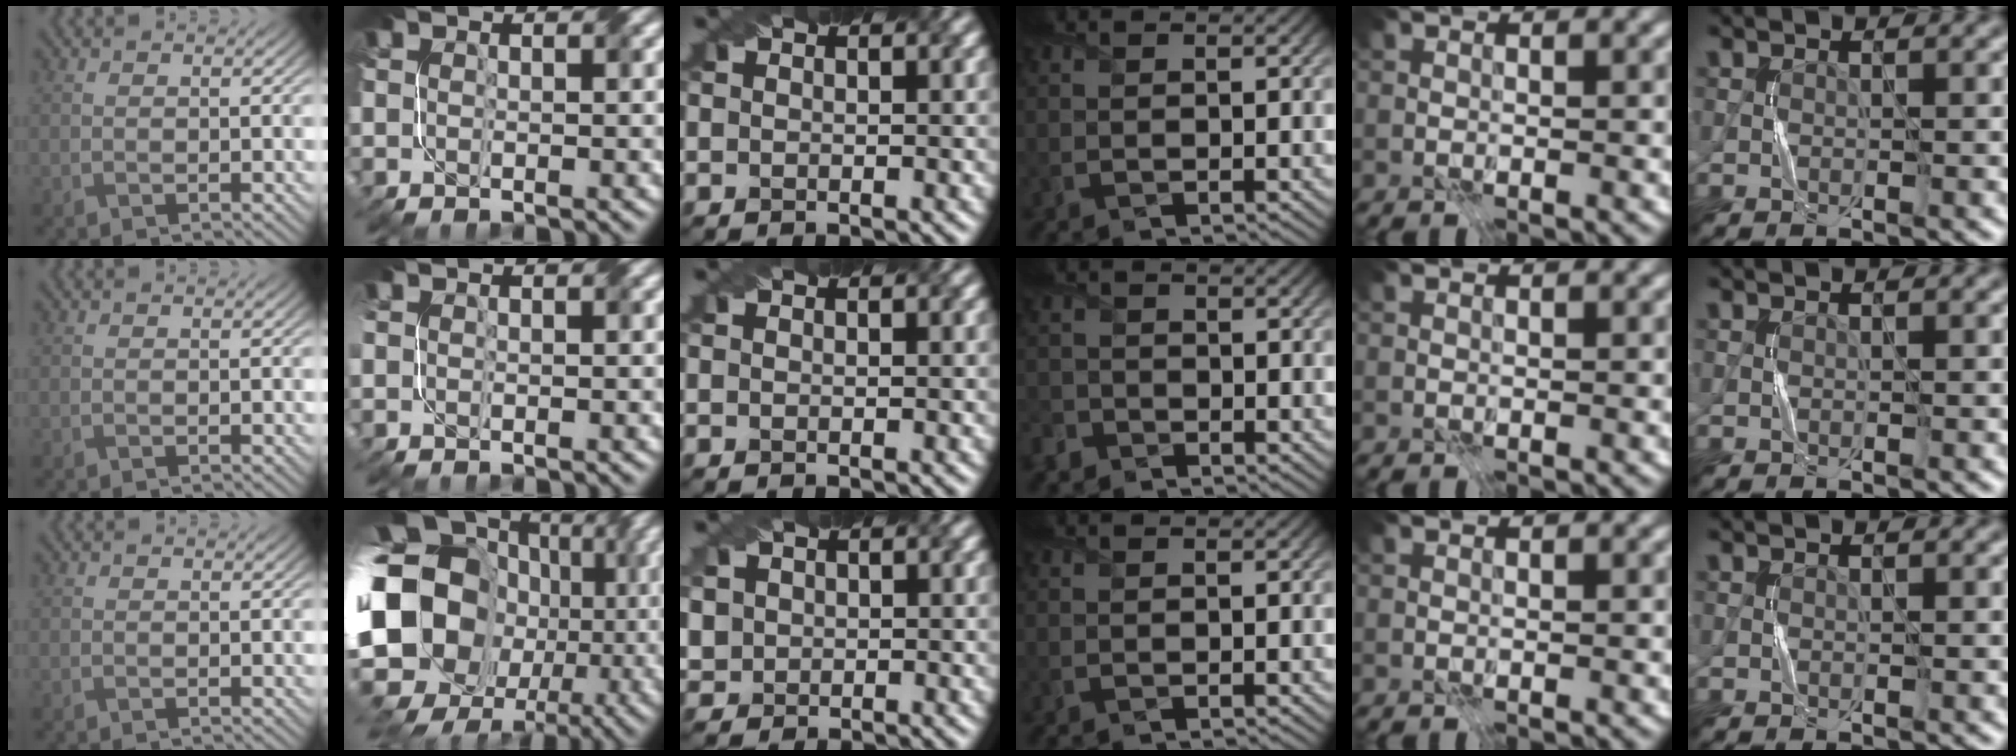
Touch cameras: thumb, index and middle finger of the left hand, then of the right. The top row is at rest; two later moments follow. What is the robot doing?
{"motion": "fold", "object": "paper"}